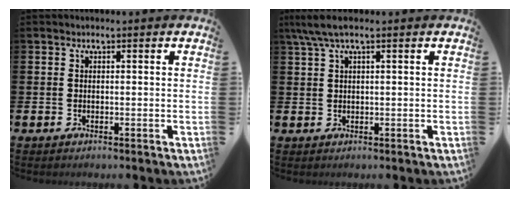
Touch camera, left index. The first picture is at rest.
{"total": 3.2, "force": [1.9, 0.4, 2.5], "torque": [-0.057, 0.004, 0.035]}